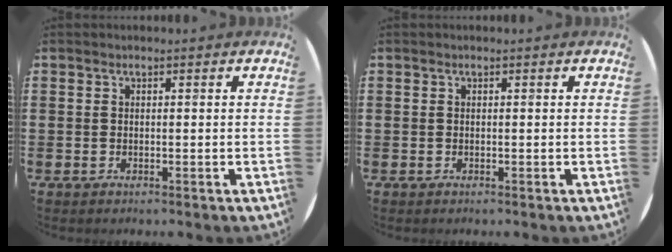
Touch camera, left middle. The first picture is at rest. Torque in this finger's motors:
{"motor_torque": [0.26, -0.24, 0.03, 0.02]}